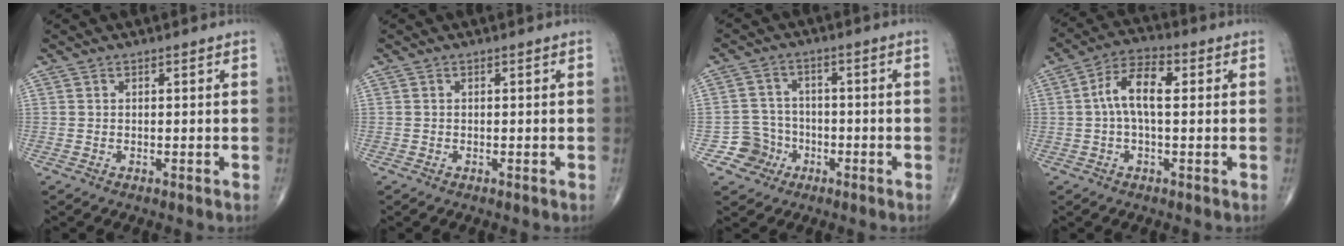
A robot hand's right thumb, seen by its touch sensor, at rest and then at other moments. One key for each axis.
{"total": 0.0}
{"total": 5.7, "fx": -2.6, "fy": 5.0, "fz": 0.0, "tx": 0.038, "ty": 0.019, "tz": -0.049}
{"total": 8.3, "fx": 1.0, "fy": 3.8, "fz": 7.4, "tx": -0.140, "ty": 0.027, "tz": 0.010}